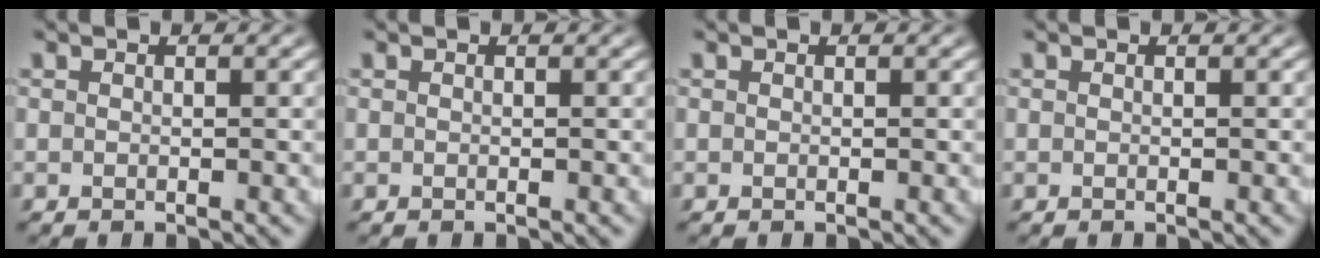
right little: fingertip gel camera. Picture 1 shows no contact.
{"total": 0.0}
{"total": 0.0}
{"total": 0.0}